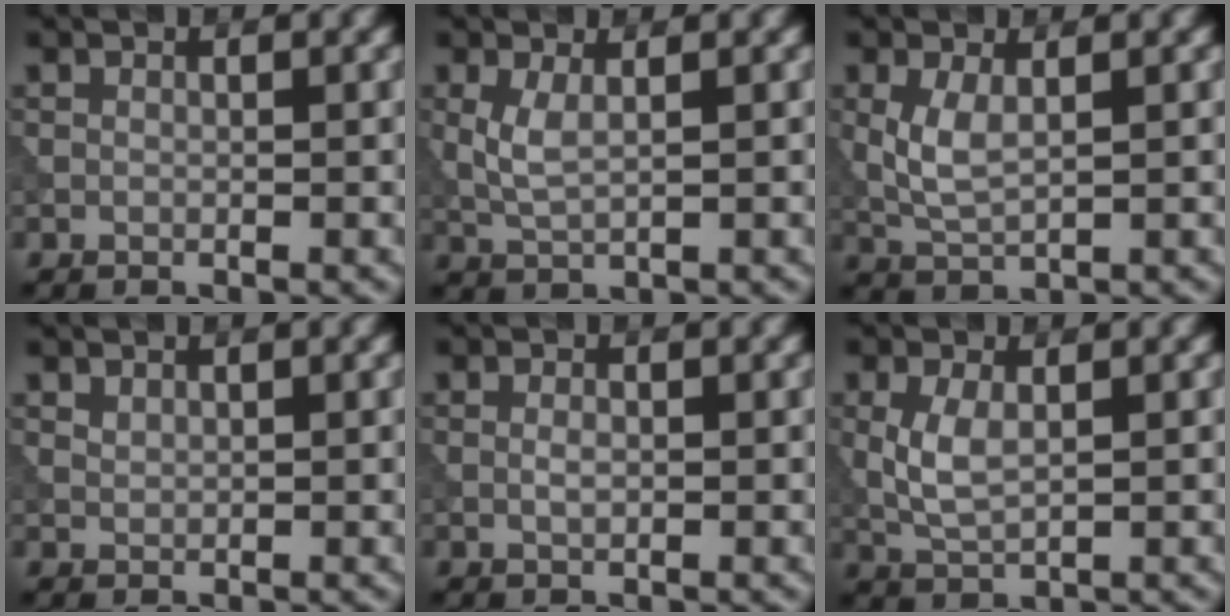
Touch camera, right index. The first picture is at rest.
{"total": 2.4, "force": [0.5, 0.8, 2.1], "torque": [-0.052, 0.002, 0.012]}
{"total": 3.1, "force": [0.5, 1.4, 2.7], "torque": [-0.063, 0.001, 0.014]}
{"total": 0.7, "force": [0.6, 0.3, 0.3], "torque": [-0.008, 0.001, 0.015]}
{"total": 0.9, "force": [0.0, 0.4, 0.8], "torque": [-0.019, -0.002, 0.000]}
{"total": 3.3, "force": [0.3, 1.6, 2.8], "torque": [-0.065, 0.001, 0.011]}